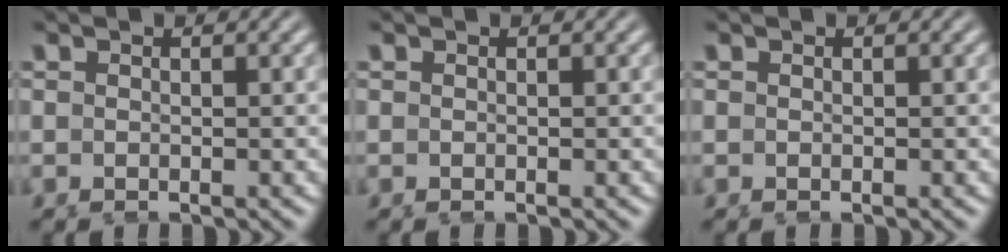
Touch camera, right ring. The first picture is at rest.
{"total": 0.0}
{"total": 0.0}